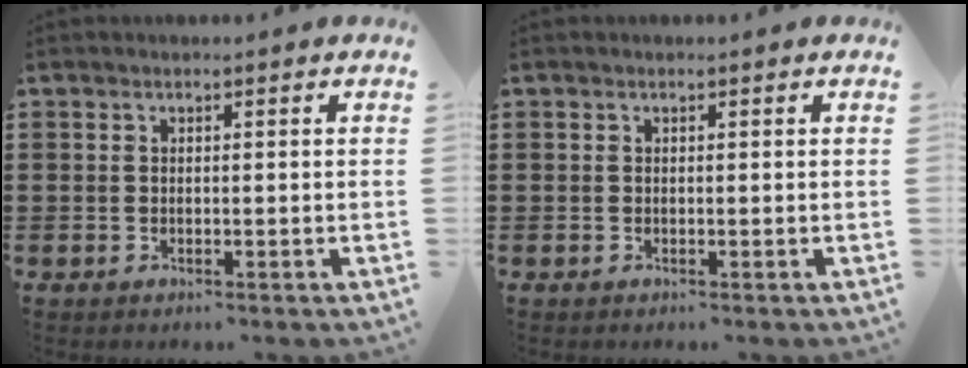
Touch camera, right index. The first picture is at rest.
{"total": 0.0}